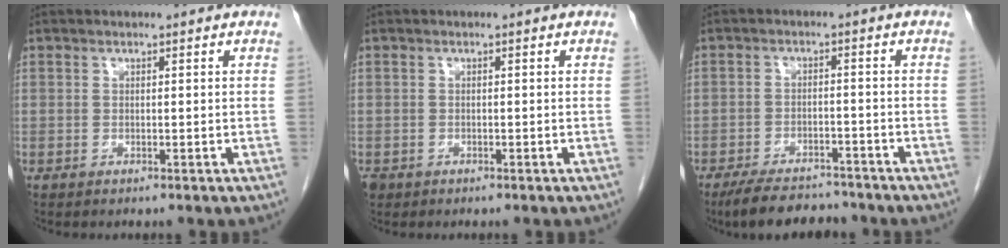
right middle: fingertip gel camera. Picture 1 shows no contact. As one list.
[{"total": 1.5, "force": [-1.0, 1.1, 0.5], "torque": [-0.014, 0.000, -0.015]}, {"total": 8.3, "force": [-7.3, 2.7, 2.9], "torque": [-0.049, -0.008, -0.115]}]